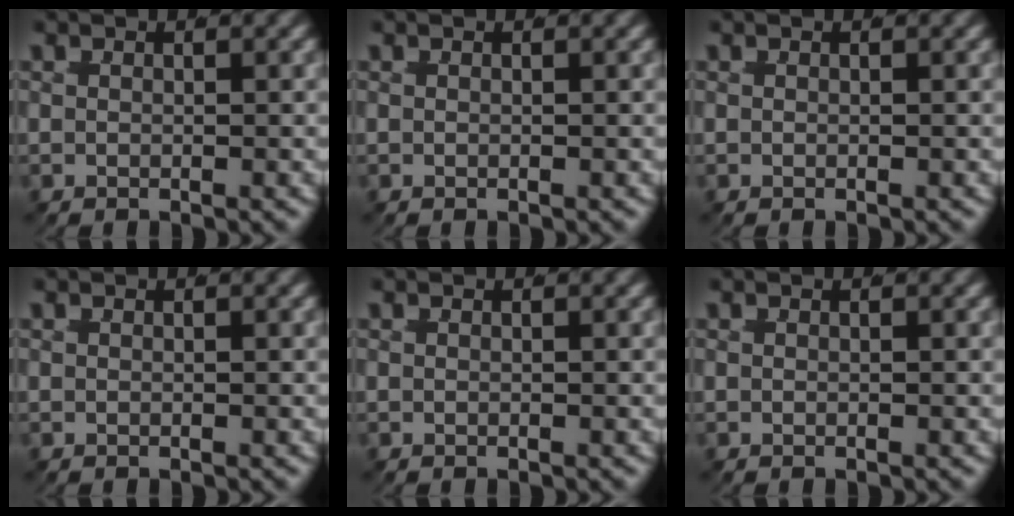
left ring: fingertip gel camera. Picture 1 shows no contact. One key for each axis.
{"total": 0.0}
{"total": 0.0}
{"total": 0.0}
{"total": 0.0}
{"total": 0.0}